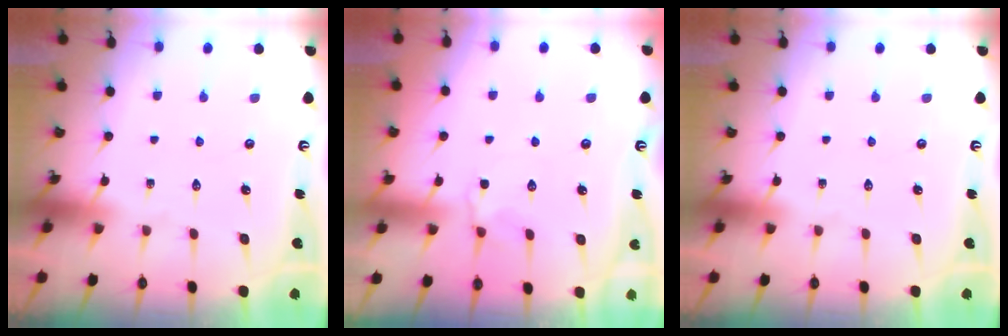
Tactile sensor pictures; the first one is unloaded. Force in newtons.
{"total": 2.3, "press": 2.0, "slide": 1.2}
{"total": 0.0}